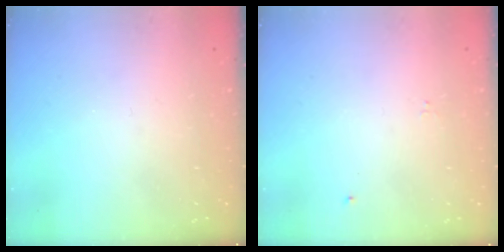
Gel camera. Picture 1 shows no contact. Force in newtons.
{"total": 0.0}